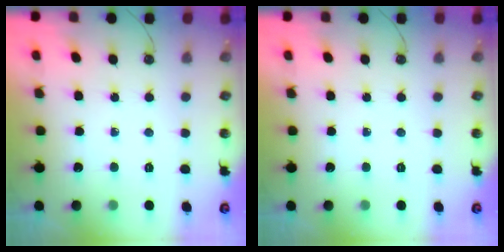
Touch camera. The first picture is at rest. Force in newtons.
{"total": 0.0}